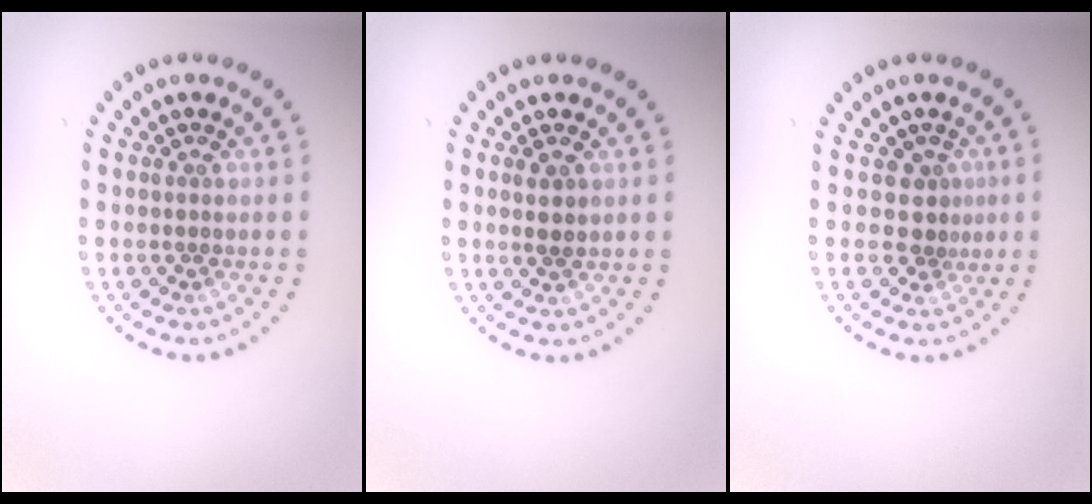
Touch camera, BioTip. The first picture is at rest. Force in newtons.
{"total": 1.5, "press": 1.3, "slide": 0.7}
{"total": 1.7, "press": 1.1, "slide": 1.3}